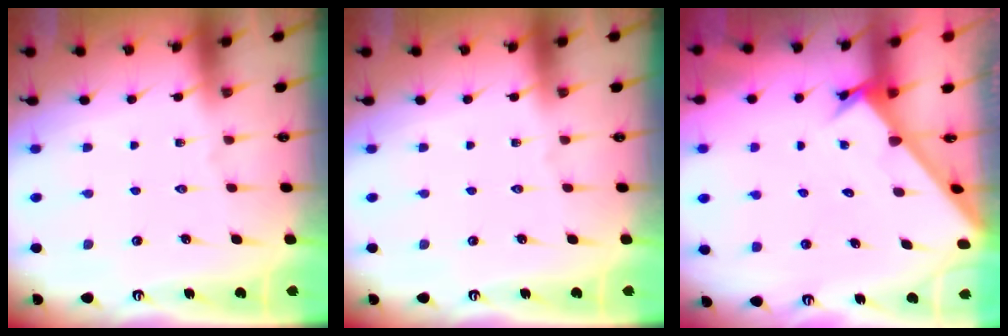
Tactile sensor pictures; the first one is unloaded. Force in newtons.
{"total": 0.0}
{"total": 2.2, "press": 2.2, "slide": 0.1}